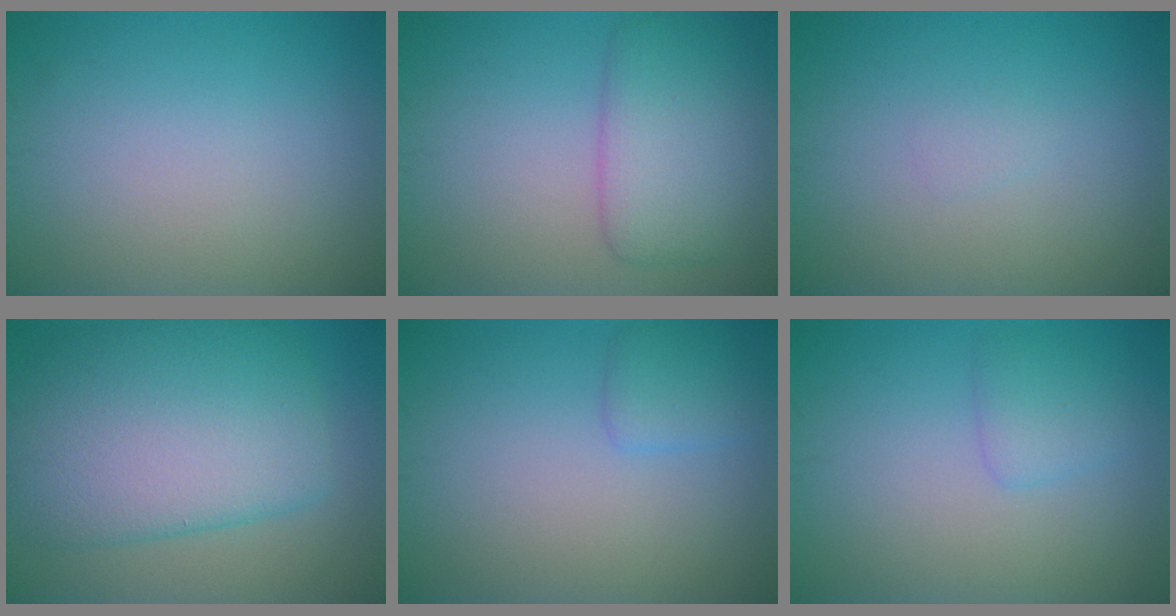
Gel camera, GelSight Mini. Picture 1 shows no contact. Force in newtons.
{"total": 5.2, "press": 5.2, "slide": 0.2}
{"total": 0.6, "press": 0.6, "slide": 0.1}
{"total": 10.3, "press": 10.3, "slide": 0.3}
{"total": 1.6, "press": 1.6, "slide": 0.0}
{"total": 1.8, "press": 1.8, "slide": 0.1}